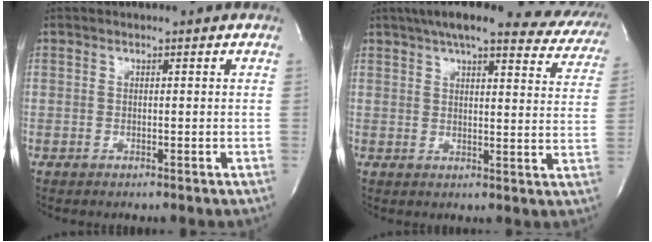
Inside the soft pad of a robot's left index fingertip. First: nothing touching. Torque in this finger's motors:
{"motor_torque": [1.07, -1.07, 0.15, 0.03]}